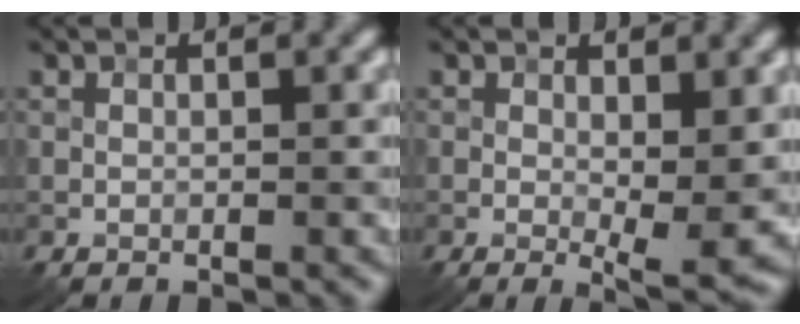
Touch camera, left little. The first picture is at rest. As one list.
[{"total": 3.9, "force": [0.0, 1.0, 3.7], "torque": [-0.053, -0.011, 0.000]}]